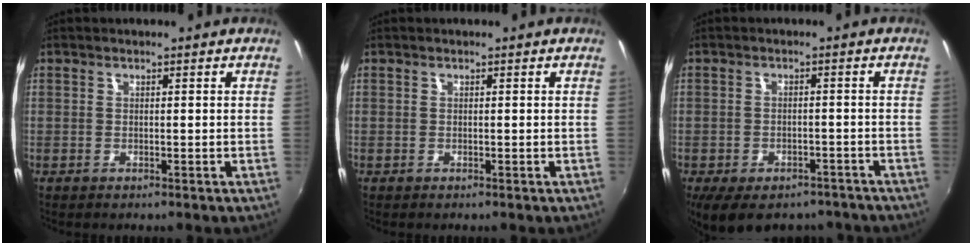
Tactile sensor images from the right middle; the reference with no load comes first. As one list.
[{"total": 0.0}, {"total": 13.7, "force": [-9.7, 7.4, 6.4], "torque": [-0.136, -0.014, -0.128]}]